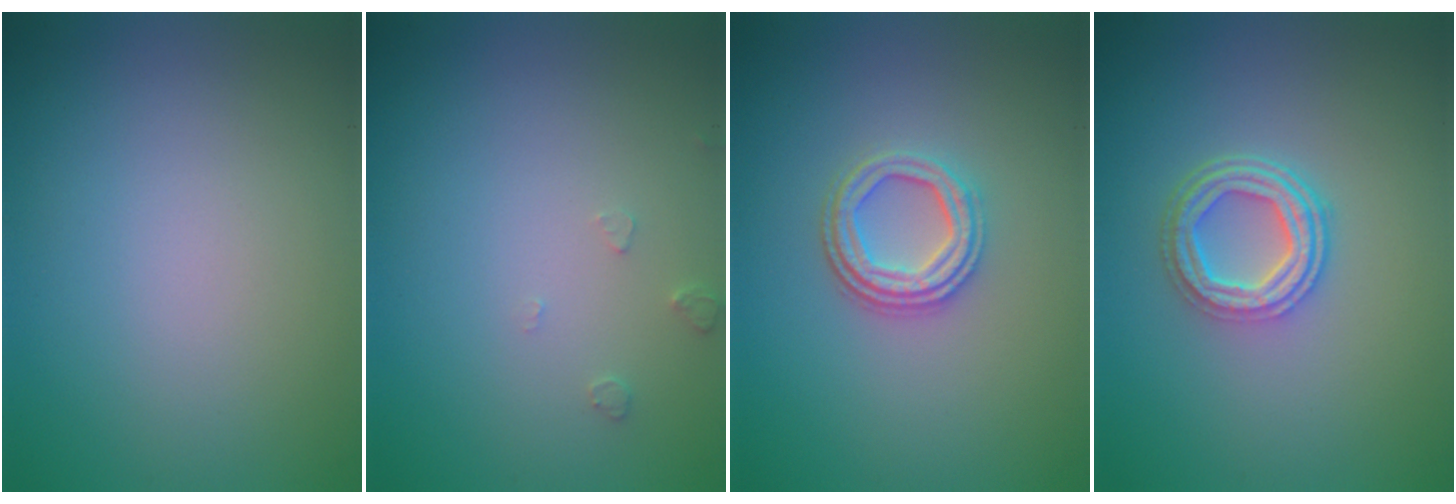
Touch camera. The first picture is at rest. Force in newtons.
{"total": 0.9, "press": 0.9, "slide": 0.2}
{"total": 3.5, "press": 3.0, "slide": 1.8}
{"total": 4.3, "press": 3.4, "slide": 2.7}